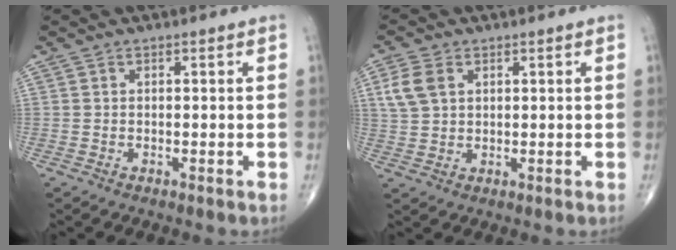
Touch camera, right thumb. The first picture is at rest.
{"total": 5.5, "force": [2.0, 3.8, 3.5], "torque": [-0.072, 0.003, 0.042]}